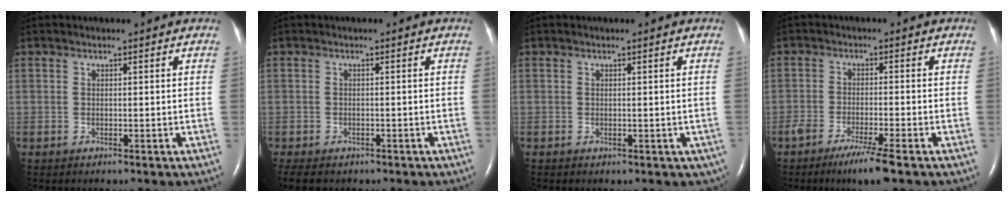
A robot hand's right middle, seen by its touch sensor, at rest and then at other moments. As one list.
[{"total": 5.1, "force": [-4.0, 2.3, 2.1], "torque": [-0.034, -0.009, -0.054]}, {"total": 1.4, "force": [-0.3, 1.1, 0.9], "torque": [-0.004, 0.000, 0.003]}, {"total": 5.7, "force": [-3.8, -0.2, 4.3], "torque": [-0.077, -0.015, -0.068]}]